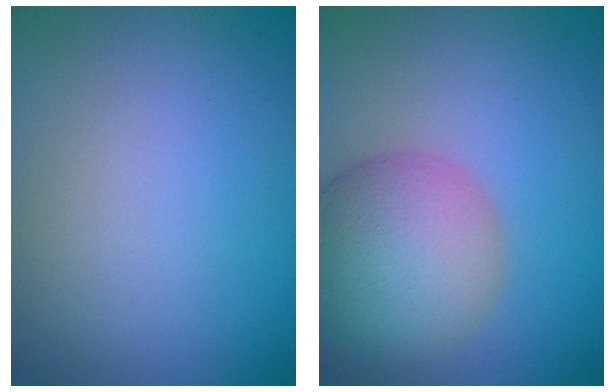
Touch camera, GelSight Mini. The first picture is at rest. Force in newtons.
{"total": 7.3, "press": 7.3, "slide": 0.4}